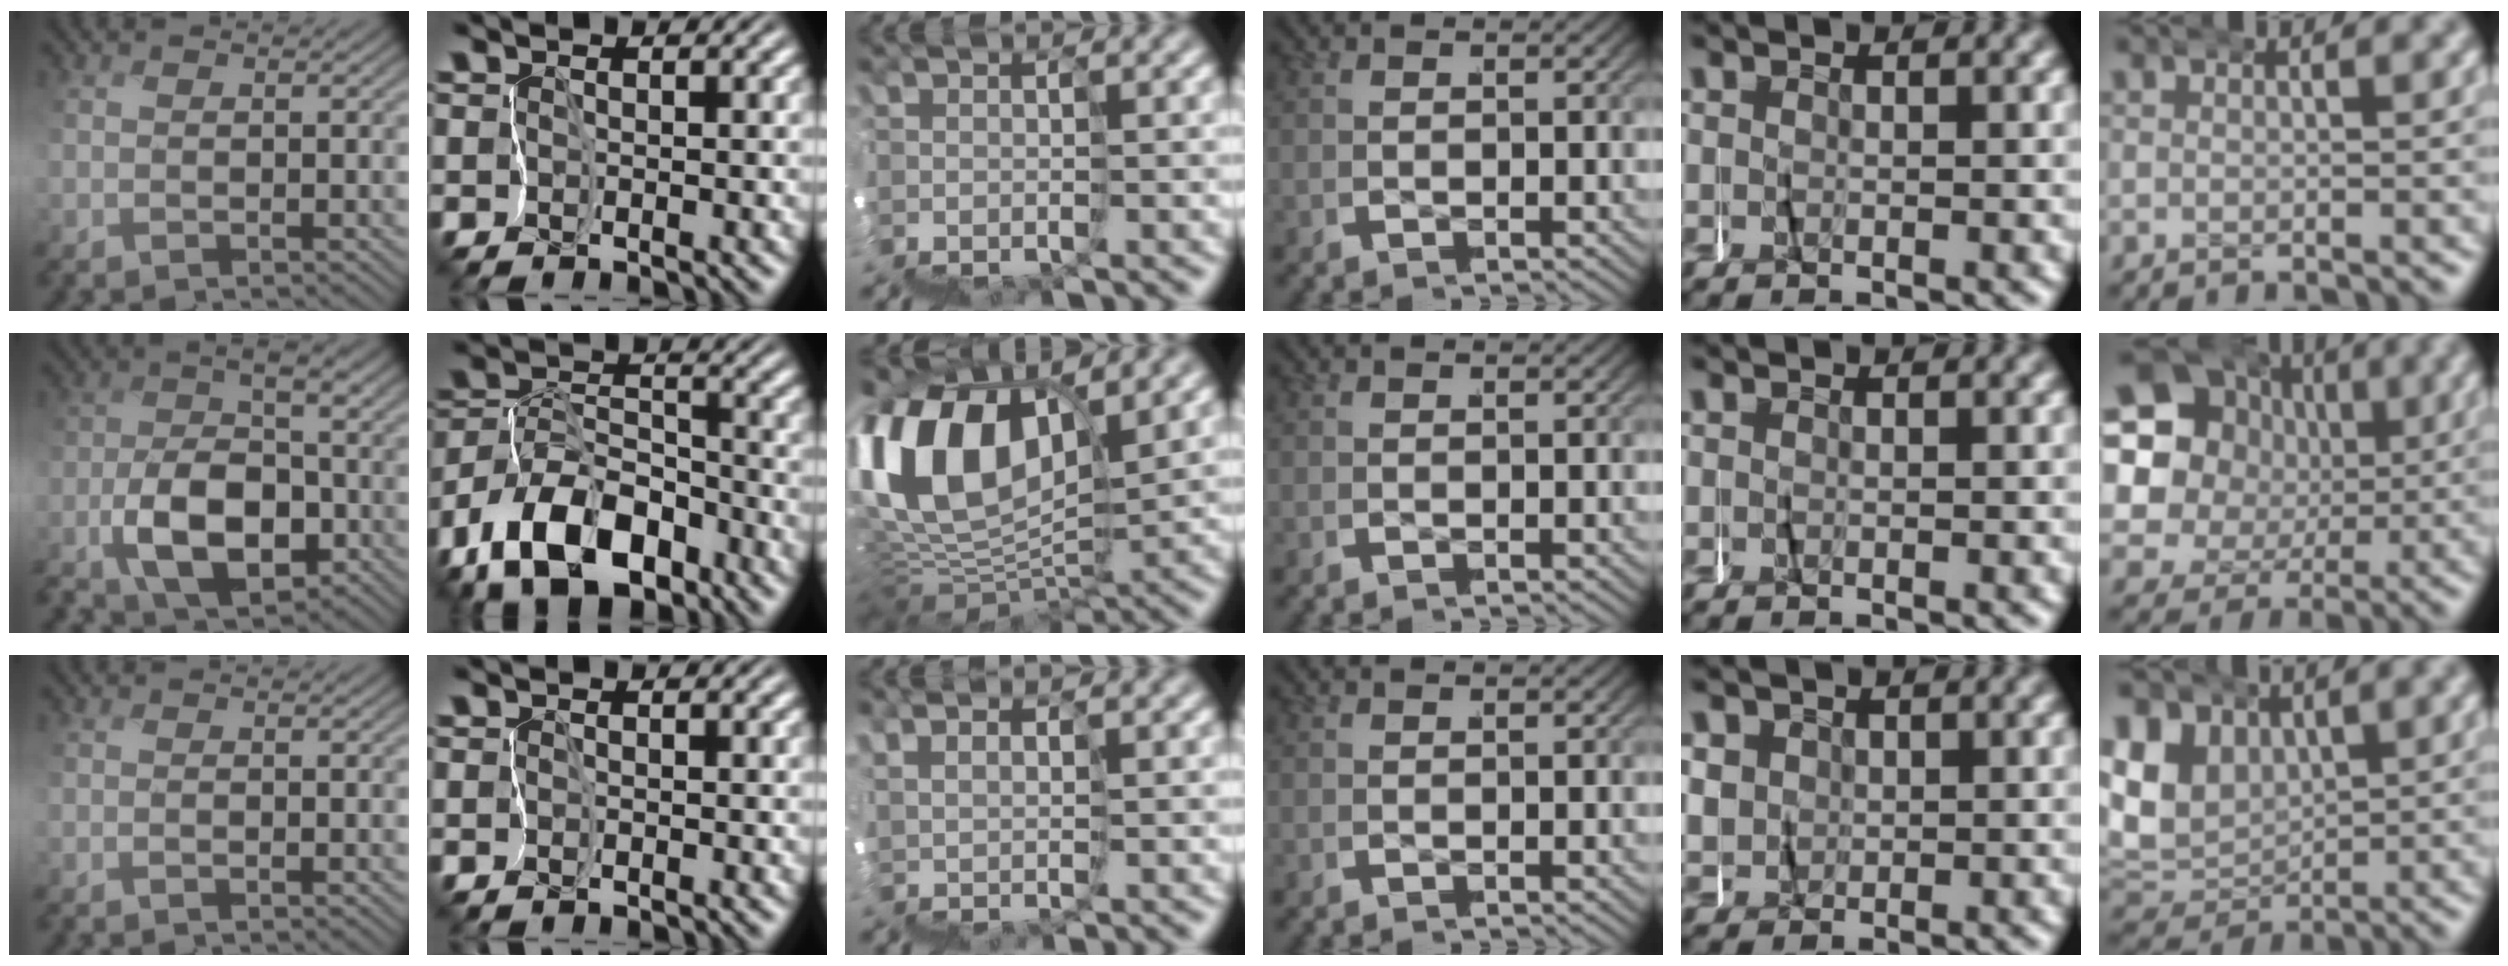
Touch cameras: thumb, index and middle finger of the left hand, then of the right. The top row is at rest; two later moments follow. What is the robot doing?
{"motion": "wrap", "object": "felt sheet"}